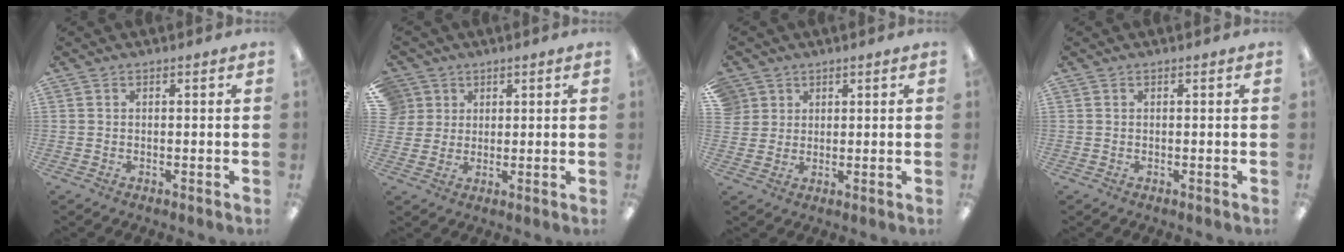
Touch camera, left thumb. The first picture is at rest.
{"total": 5.2, "force": [2.3, 4.7, 0.1], "torque": [-0.009, -0.002, 0.043]}
{"total": 4.1, "force": [2.1, 3.5, 0.0], "torque": [-0.008, 0.001, 0.040]}
{"total": 0.0}